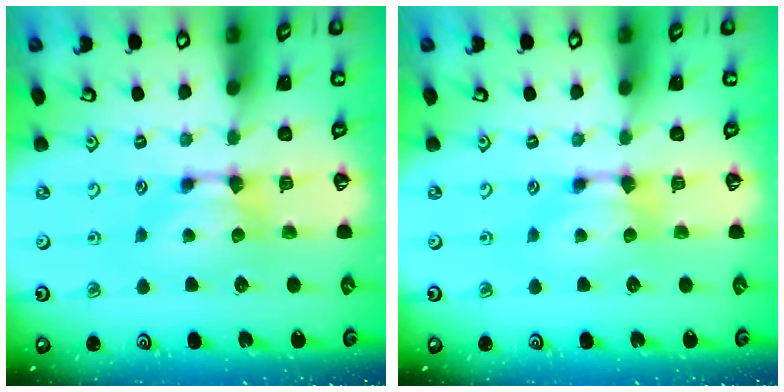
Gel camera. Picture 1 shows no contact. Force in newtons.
{"total": 0.0}